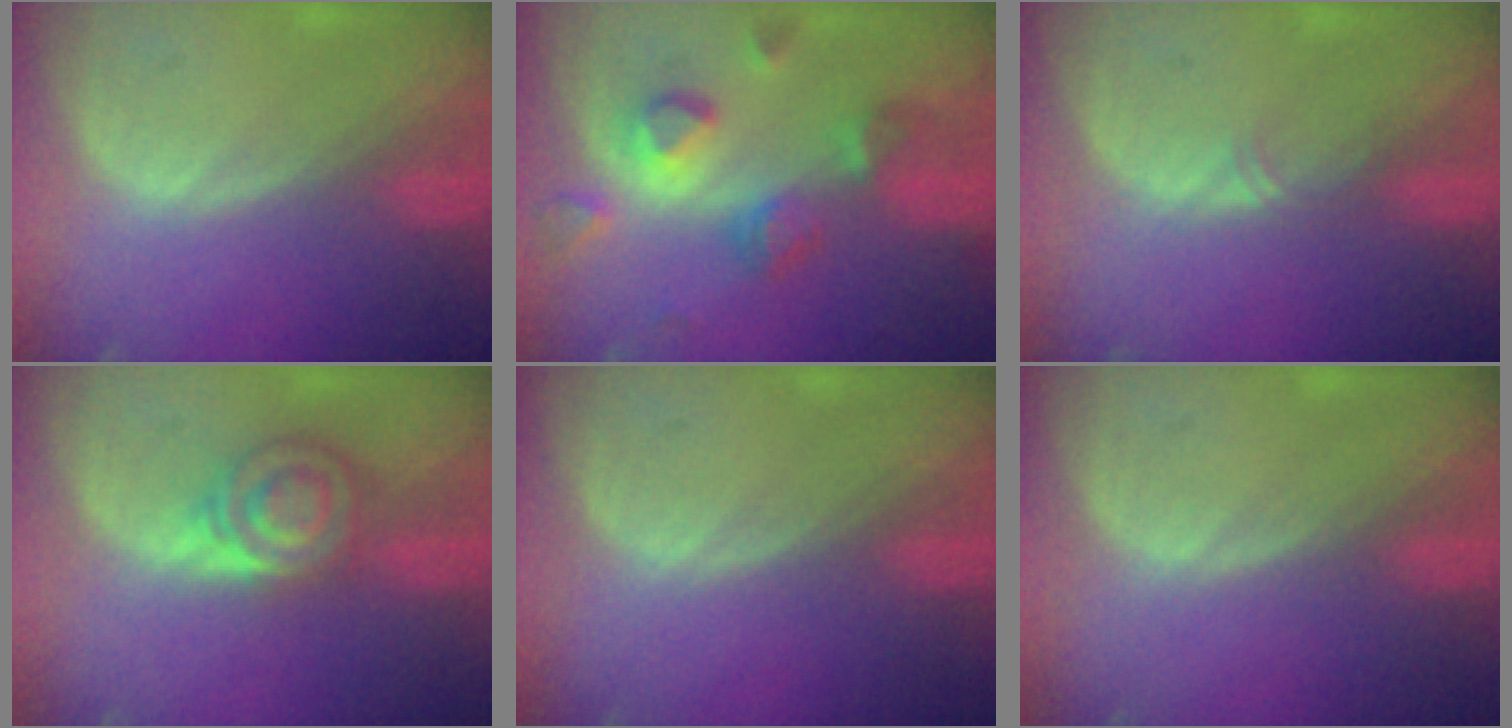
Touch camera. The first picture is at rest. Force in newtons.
{"total": 7.4, "press": 7.3, "slide": 1.1}
{"total": 1.1, "press": 1.0, "slide": 0.6}
{"total": 6.0, "press": 5.8, "slide": 1.2}
{"total": 0.0}
{"total": 0.0}